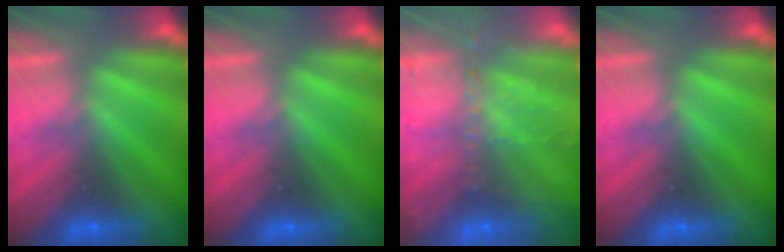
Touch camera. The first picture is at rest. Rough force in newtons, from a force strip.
{"total": 0.0}
{"total": 6.7}
{"total": 0.0}